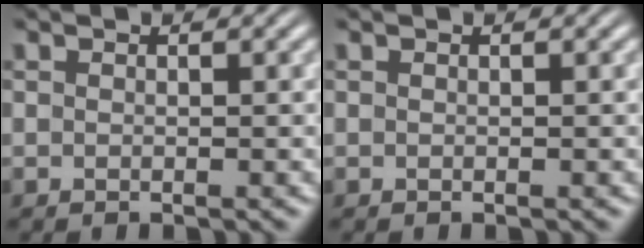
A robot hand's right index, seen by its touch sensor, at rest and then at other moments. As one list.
[{"total": 0.0}]